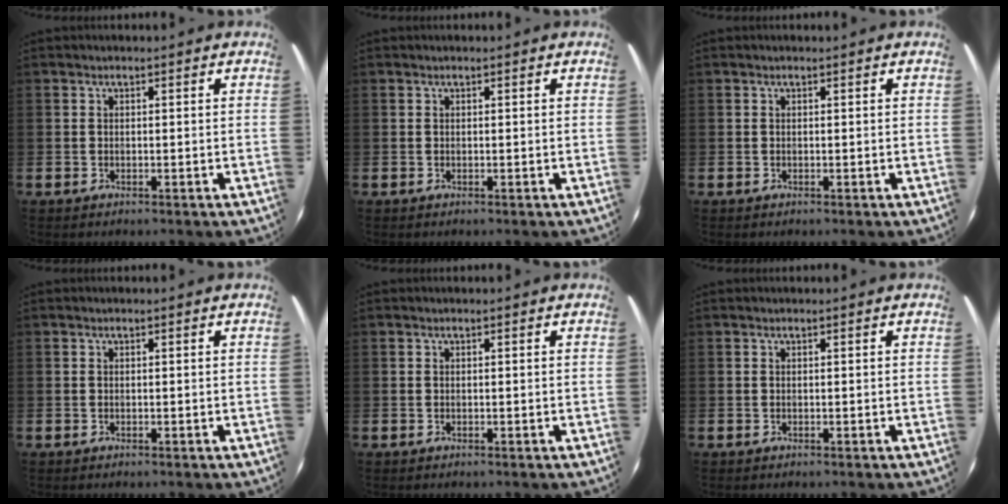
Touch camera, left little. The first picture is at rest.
{"total": 0.0}
{"total": 0.0}
{"total": 0.0}
{"total": 0.0}
{"total": 0.0}